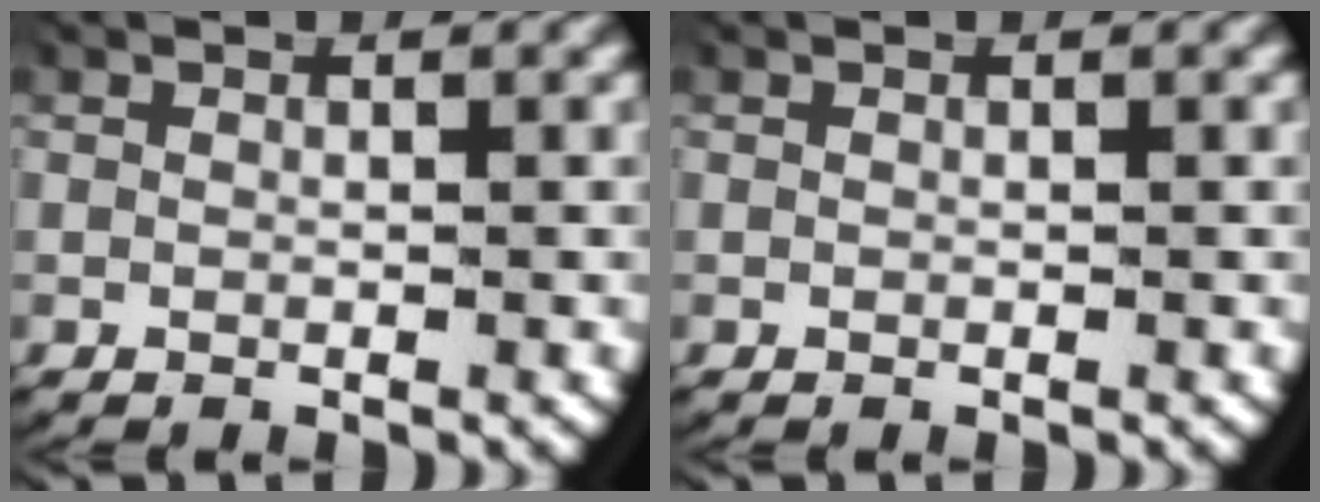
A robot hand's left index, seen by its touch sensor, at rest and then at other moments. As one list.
[{"total": 0.0}]